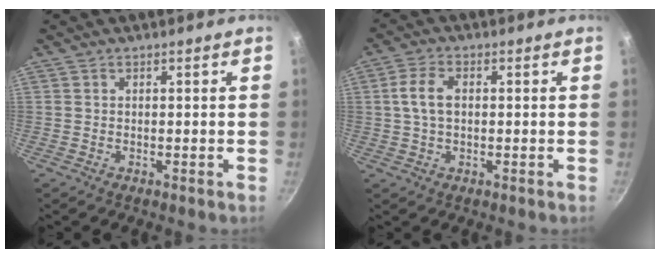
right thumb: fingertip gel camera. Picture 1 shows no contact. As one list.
[{"total": 5.4, "force": [0.5, 3.3, 4.2], "torque": [-0.080, 0.012, 0.006]}]